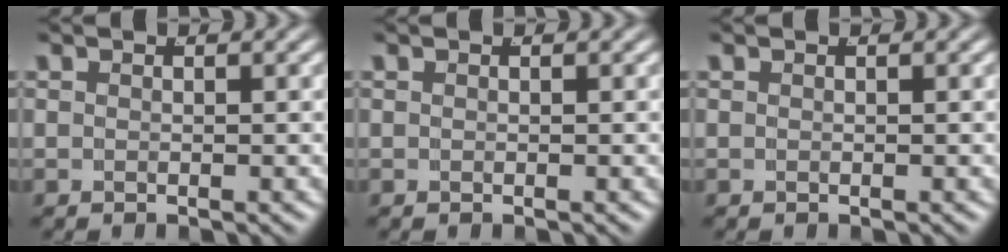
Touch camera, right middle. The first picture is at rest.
{"total": 0.0}
{"total": 0.0}